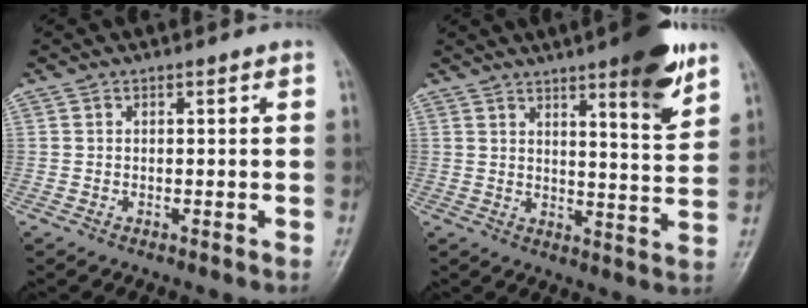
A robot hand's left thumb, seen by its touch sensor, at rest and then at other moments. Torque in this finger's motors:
{"motor_torque": [1.72, 0.82, 1.28, -1.16, 0.04]}